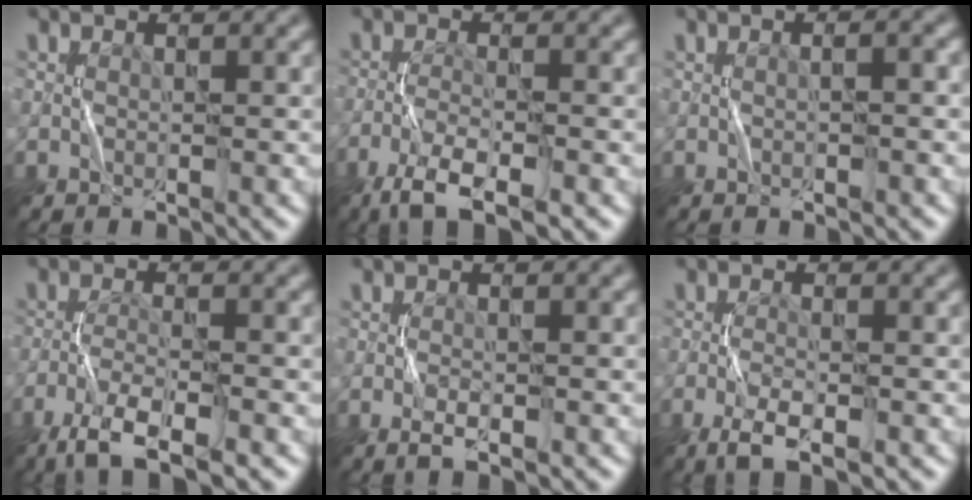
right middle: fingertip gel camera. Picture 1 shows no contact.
{"total": 4.6, "force": [-3.1, 0.9, 3.3], "torque": [-0.065, -0.005, -0.063]}
{"total": 1.6, "force": [0.3, 0.6, 1.5], "torque": [-0.010, -0.002, -0.003]}
{"total": 5.1, "force": [-3.5, 1.0, 3.6], "torque": [-0.068, -0.005, -0.071]}
{"total": 1.5, "force": [-0.8, 0.3, 1.3], "torque": [-0.025, -0.001, -0.016]}
{"total": 3.0, "force": [-1.7, 0.6, 2.4], "torque": [-0.050, -0.001, -0.037]}